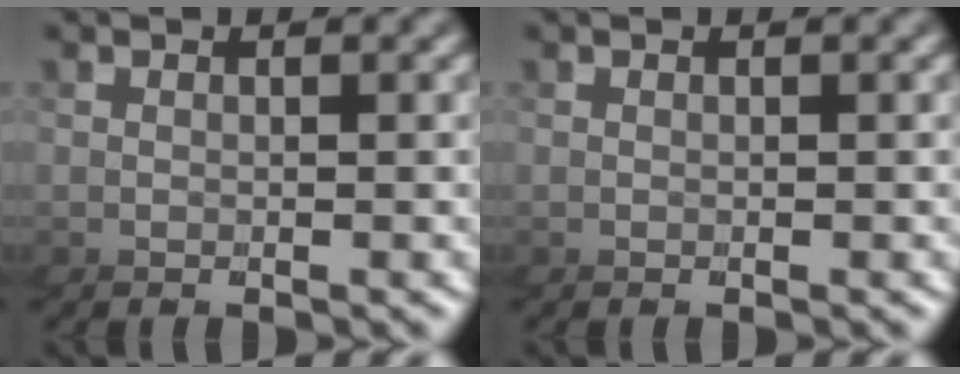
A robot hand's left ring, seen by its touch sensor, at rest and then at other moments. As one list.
[{"total": 0.0}]